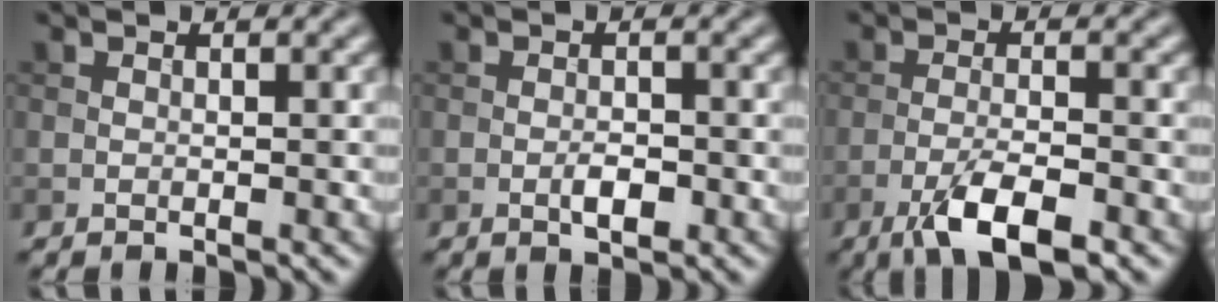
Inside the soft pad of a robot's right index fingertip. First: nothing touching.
{"total": 1.8, "force": [-0.7, 0.7, 1.5], "torque": [-0.026, 0.000, -0.013]}
{"total": 5.4, "force": [-3.2, 1.4, 4.1], "torque": [-0.078, -0.003, -0.059]}